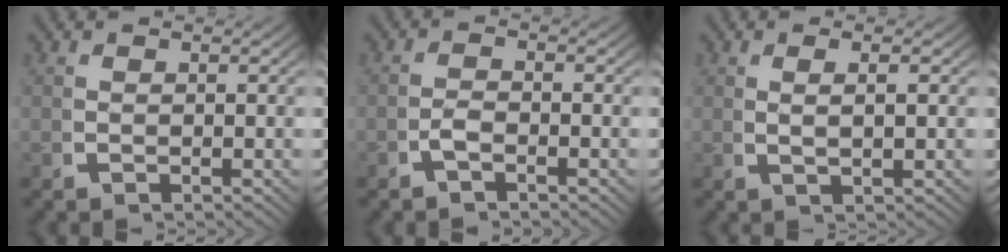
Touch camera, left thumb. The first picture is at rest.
{"total": 1.3, "force": [-1.1, 0.4, 0.6], "torque": [-0.015, 0.002, -0.022]}
{"total": 1.5, "force": [0.7, 0.0, 1.3], "torque": [-0.030, 0.004, 0.017]}